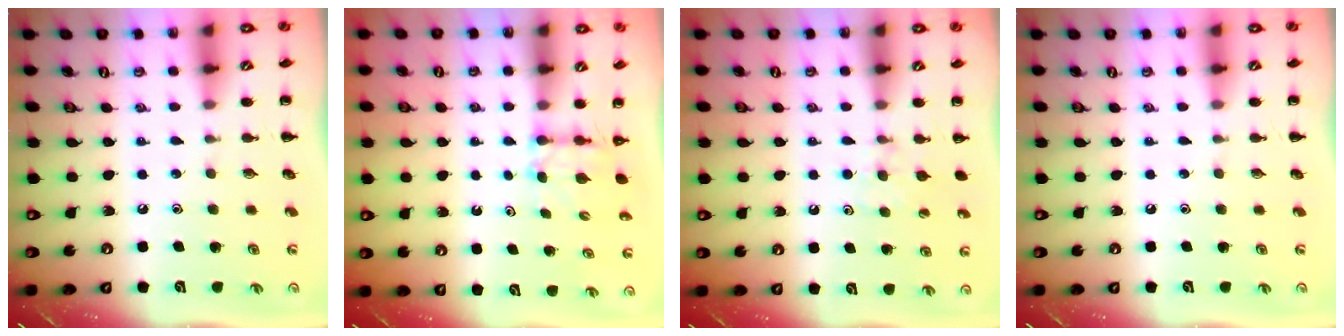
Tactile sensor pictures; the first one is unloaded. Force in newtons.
{"total": 2.8, "press": 2.6, "slide": 1.1}
{"total": 6.9, "press": 6.6, "slide": 2.0}
{"total": 0.0}